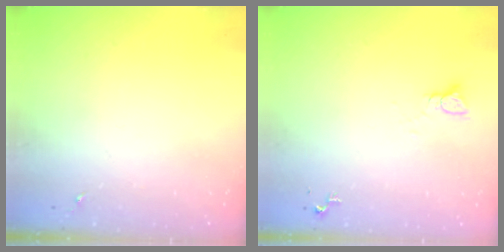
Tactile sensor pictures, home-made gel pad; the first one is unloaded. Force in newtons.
{"total": 2.2, "press": 2.2, "slide": 0.1}